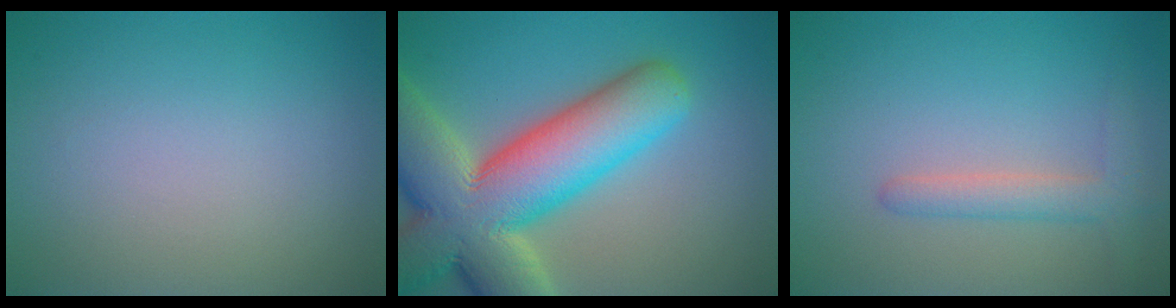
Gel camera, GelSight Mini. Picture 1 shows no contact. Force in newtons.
{"total": 14.9, "press": 14.8, "slide": 1.1}
{"total": 2.4, "press": 2.4, "slide": 0.3}